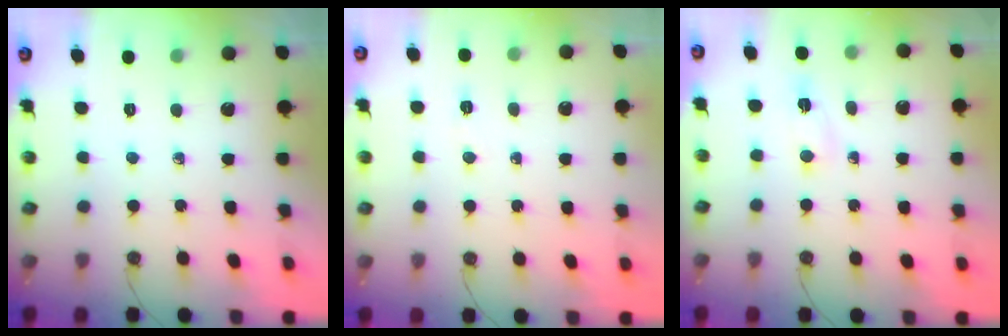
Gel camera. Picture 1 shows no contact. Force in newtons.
{"total": 4.0, "press": 4.0, "slide": 0.7}
{"total": 2.6, "press": 1.3, "slide": 2.2}